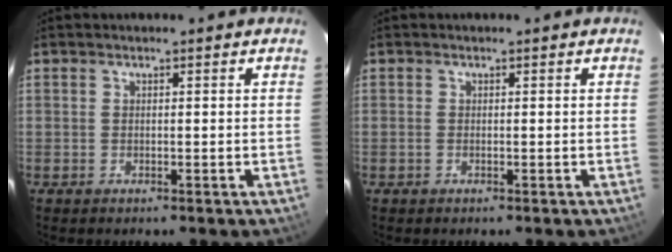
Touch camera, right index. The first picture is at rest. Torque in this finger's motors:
{"motor_torque": [-0.09, -0.02, -0.03, 0.01]}